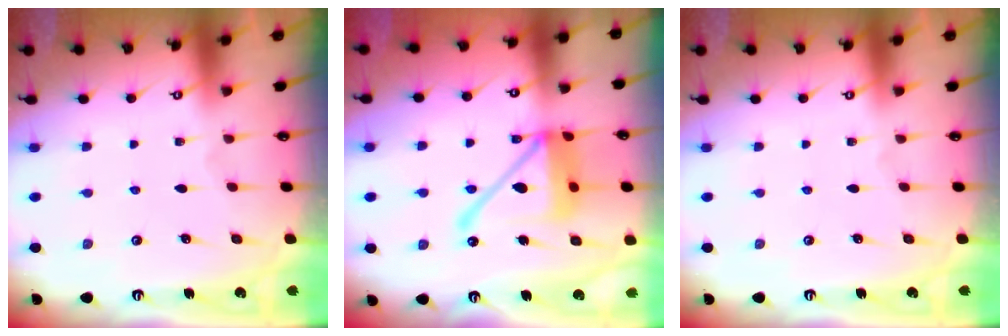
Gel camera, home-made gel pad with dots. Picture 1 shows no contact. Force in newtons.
{"total": 16.8, "press": 16.7, "slide": 1.9}
{"total": 0.0}